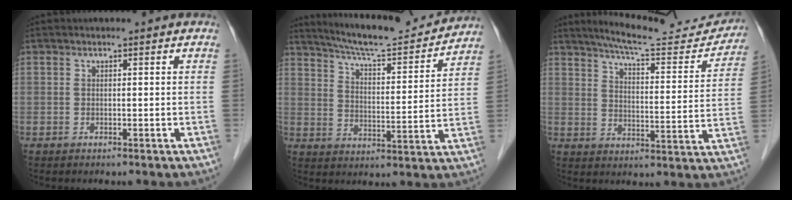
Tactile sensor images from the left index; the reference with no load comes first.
{"total": 15.4, "force": [14.5, 1.2, 5.1], "torque": [-0.085, -0.010, 0.208]}
{"total": 15.7, "force": [14.8, 1.7, 4.7], "torque": [-0.065, -0.032, 0.193]}